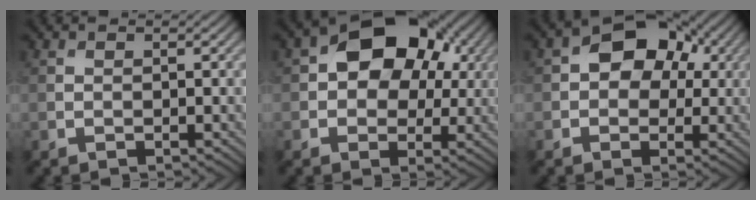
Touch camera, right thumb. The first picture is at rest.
{"total": 11.5, "force": [2.7, 8.1, 7.6], "torque": [-0.120, 0.016, 0.025]}
{"total": 7.7, "force": [1.4, 5.6, 5.1], "torque": [-0.071, 0.010, 0.004]}